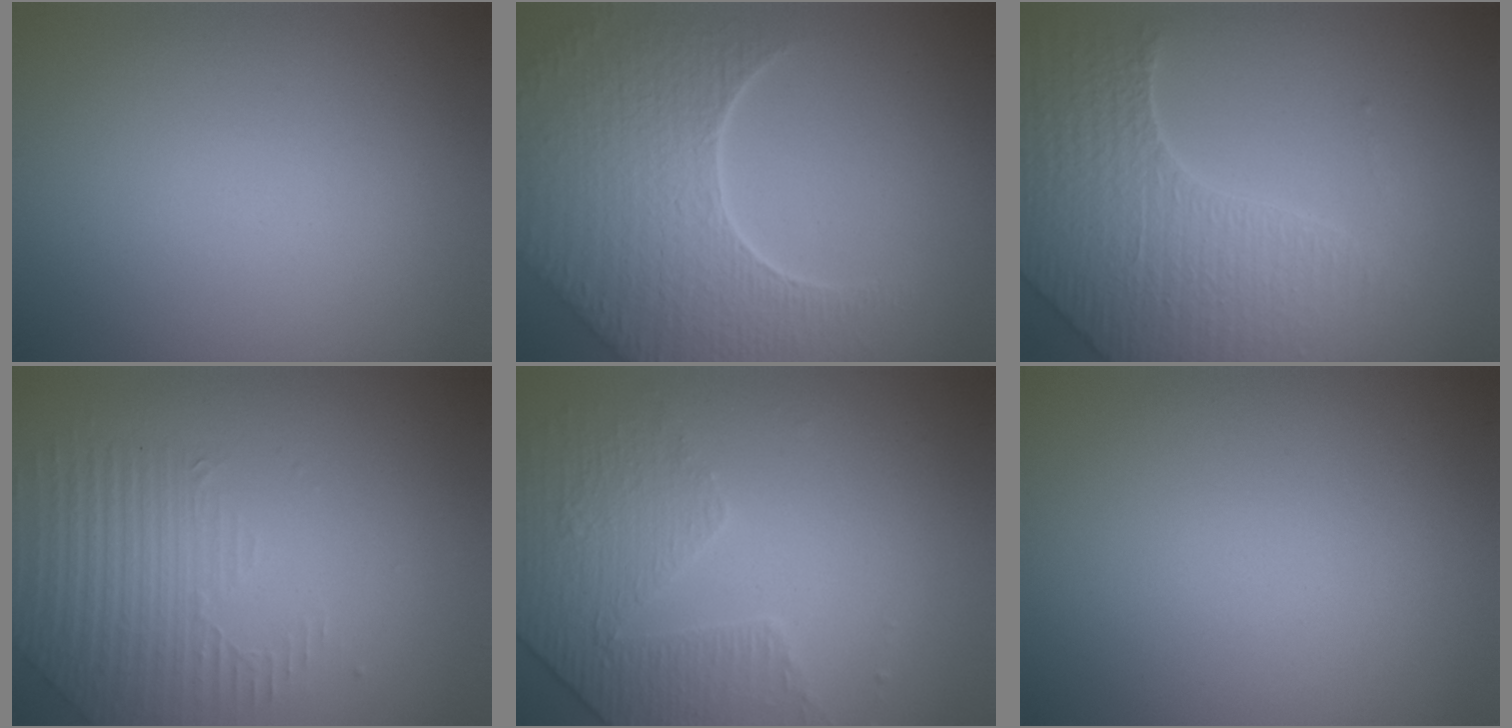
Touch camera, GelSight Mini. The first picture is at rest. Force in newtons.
{"total": 8.8, "press": 6.2, "slide": 6.2}
{"total": 6.4, "press": 5.2, "slide": 3.7}
{"total": 1.7, "press": 1.3, "slide": 1.1}
{"total": 4.7, "press": 3.3, "slide": 3.3}
{"total": 0.0}